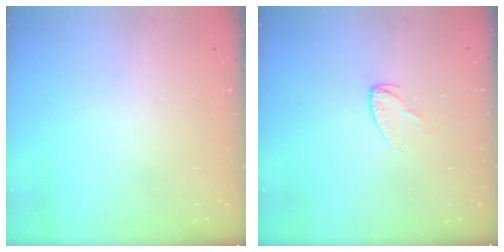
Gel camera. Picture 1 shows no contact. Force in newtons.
{"total": 4.1, "press": 4.1, "slide": 0.5}